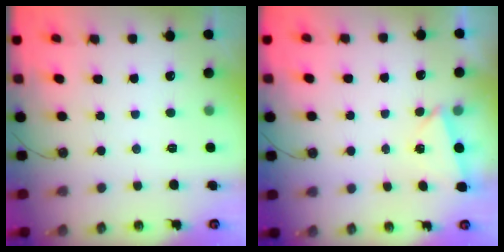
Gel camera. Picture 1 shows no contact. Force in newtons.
{"total": 1.6, "press": 0.9, "slide": 1.2}